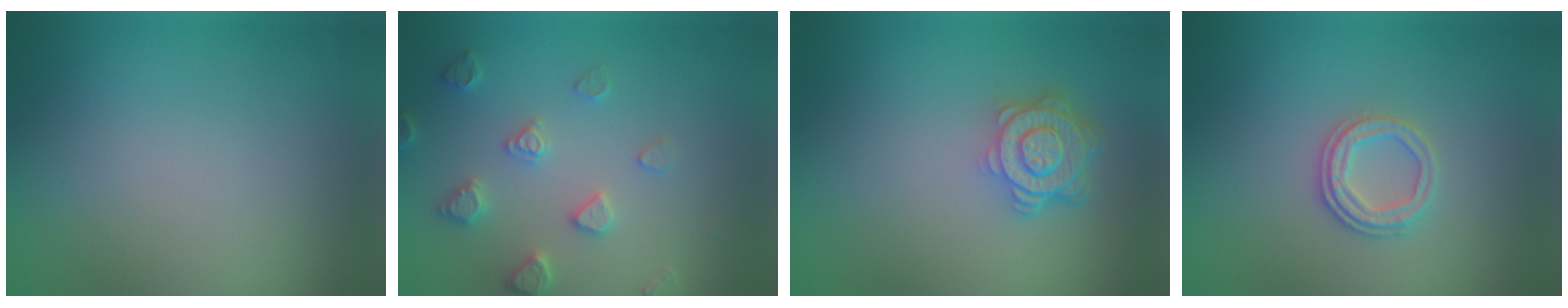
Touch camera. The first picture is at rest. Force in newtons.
{"total": 3.2, "press": 3.2, "slide": 0.8}
{"total": 4.7, "press": 3.6, "slide": 3.1}
{"total": 2.4, "press": 2.3, "slide": 0.7}